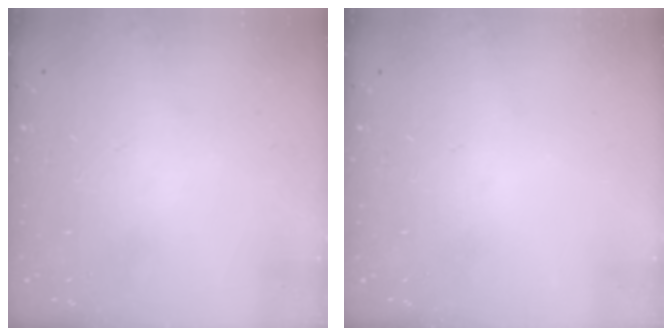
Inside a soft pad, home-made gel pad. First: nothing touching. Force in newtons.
{"total": 0.0}